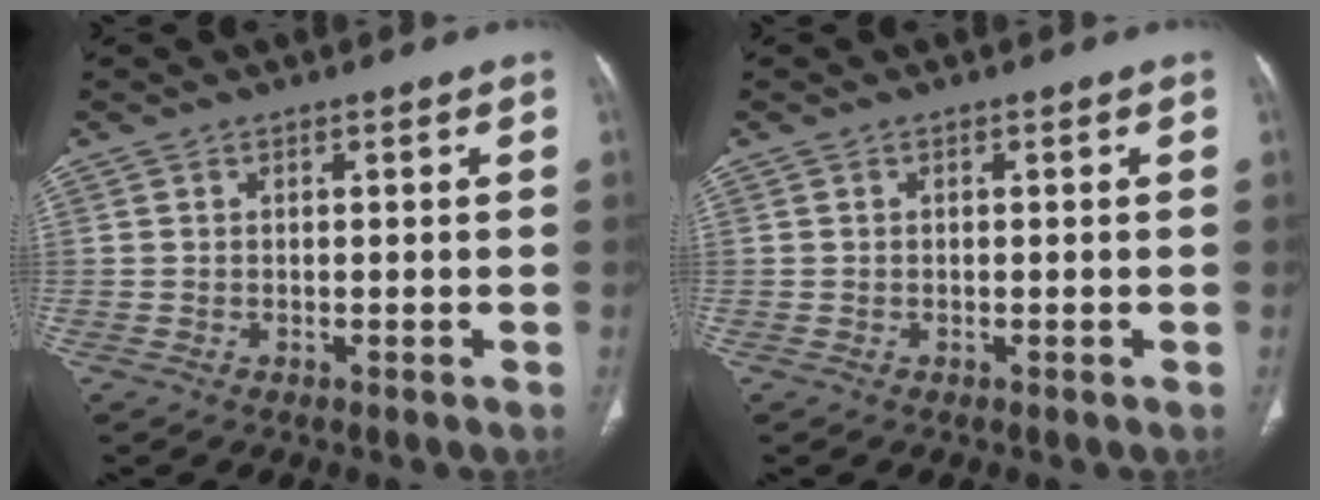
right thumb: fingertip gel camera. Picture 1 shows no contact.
{"total": 0.0}